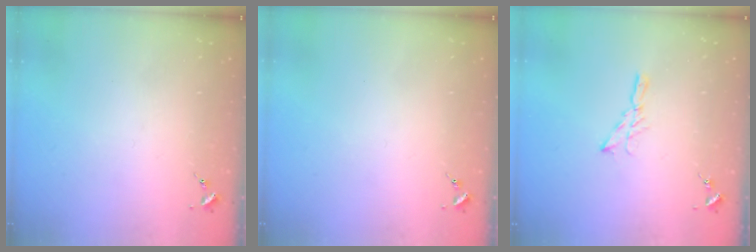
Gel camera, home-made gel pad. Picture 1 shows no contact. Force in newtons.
{"total": 0.0}
{"total": 5.8, "press": 5.7, "slide": 0.6}